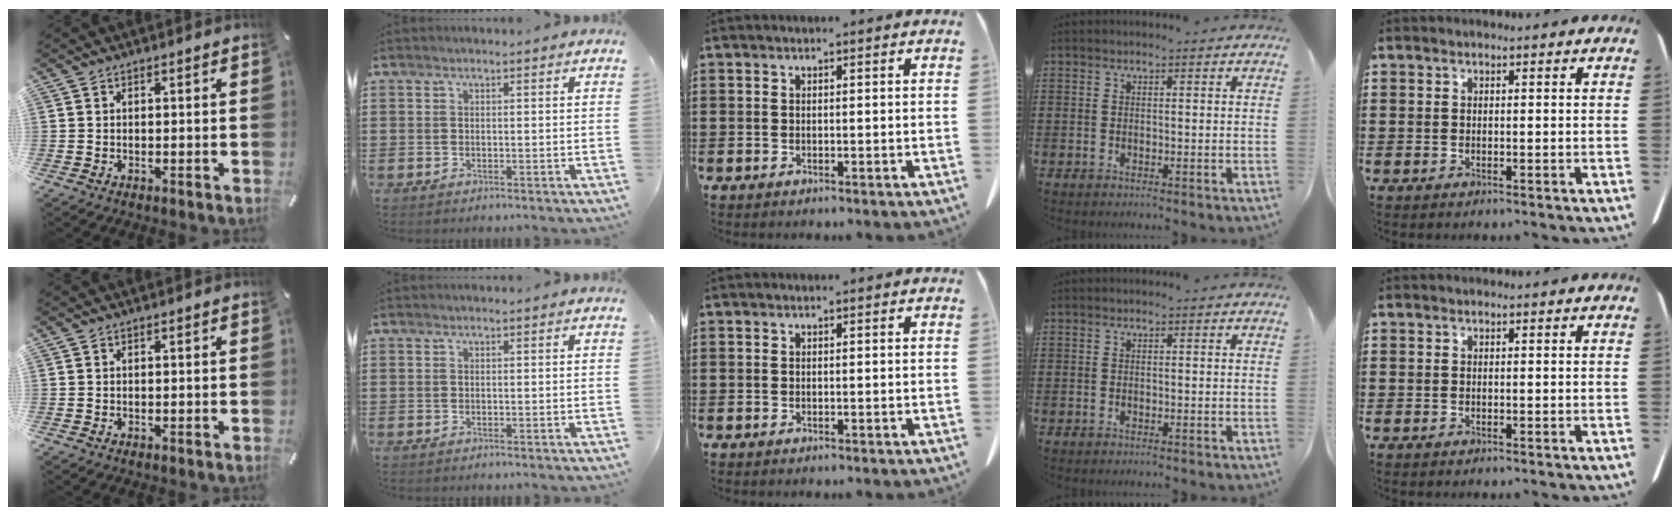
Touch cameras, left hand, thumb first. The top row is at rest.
{}